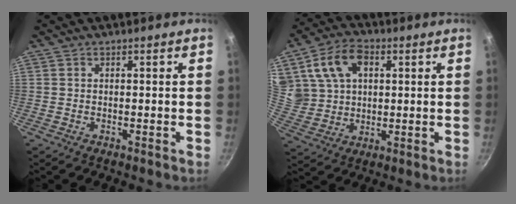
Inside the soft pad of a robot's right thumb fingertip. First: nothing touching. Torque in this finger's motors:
{"motor_torque": [0.72, 1.01, 1.49, 0.20, 0.19]}